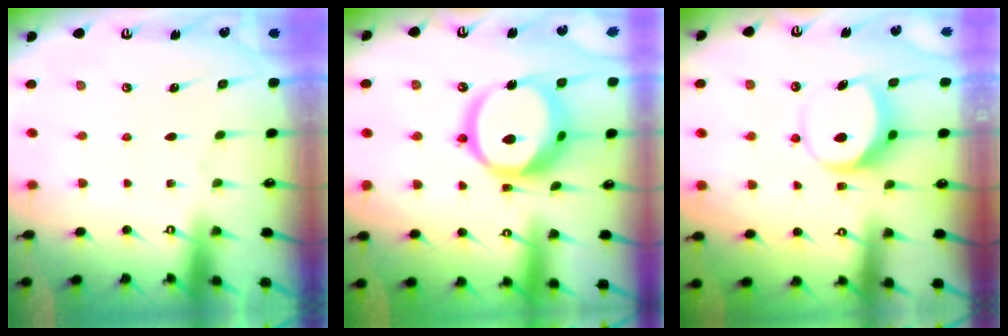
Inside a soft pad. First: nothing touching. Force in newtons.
{"total": 16.7, "press": 16.6, "slide": 1.9}
{"total": 7.9, "press": 7.9, "slide": 1.0}